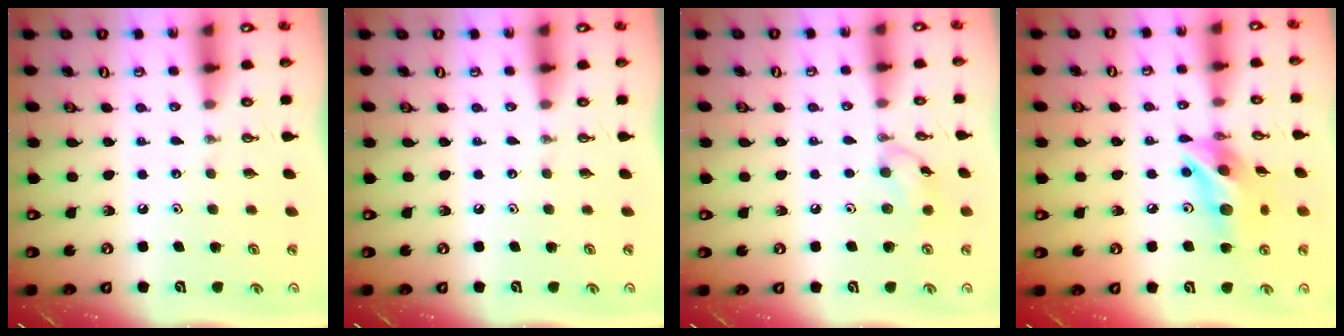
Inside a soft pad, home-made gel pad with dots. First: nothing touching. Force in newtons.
{"total": 0.0}
{"total": 7.6, "press": 7.6, "slide": 0.4}
{"total": 13.8, "press": 13.7, "slide": 1.2}